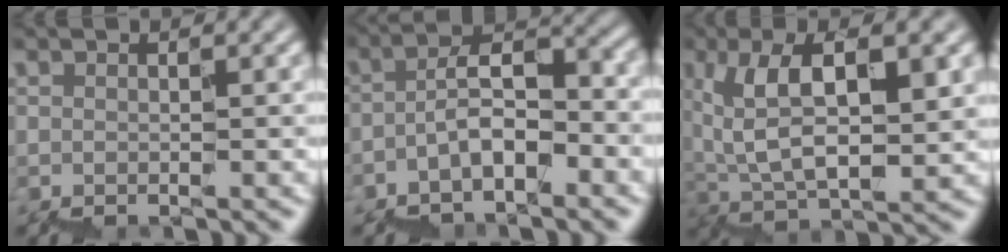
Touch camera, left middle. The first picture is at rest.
{"total": 4.2, "force": [-2.4, 1.5, 3.0], "torque": [-0.062, 0.024, -0.049]}
{"total": 6.3, "force": [2.4, 2.5, 5.2], "torque": [-0.113, 0.013, 0.047]}